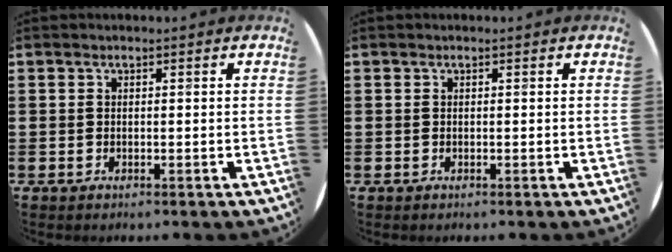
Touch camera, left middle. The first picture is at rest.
{"total": 0.0}